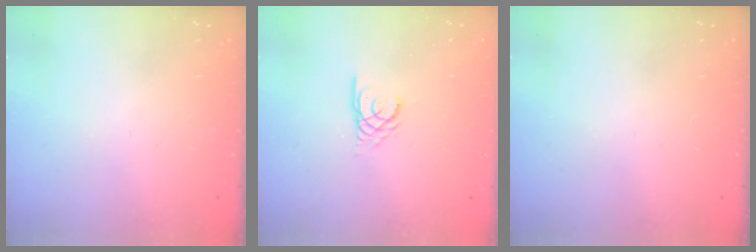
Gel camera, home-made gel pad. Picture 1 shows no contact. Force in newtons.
{"total": 2.3, "press": 2.3, "slide": 0.1}
{"total": 0.0}